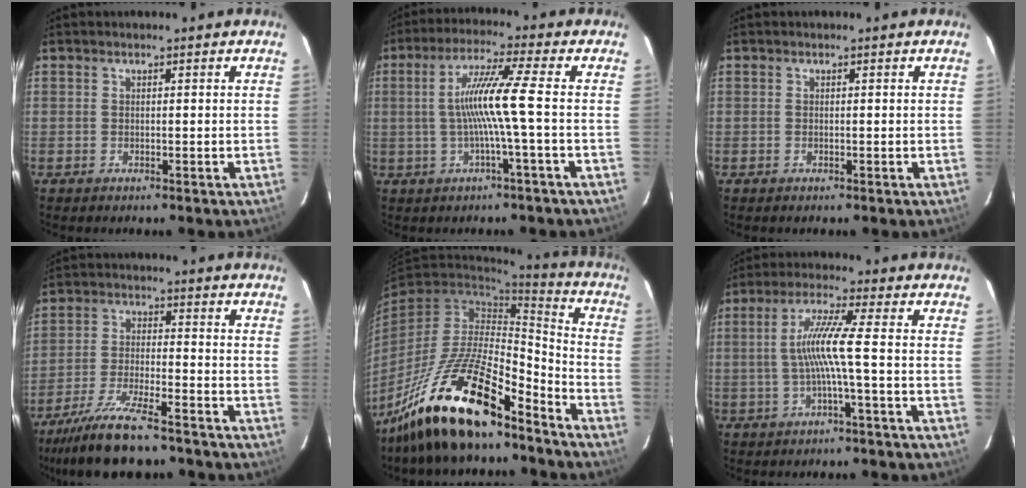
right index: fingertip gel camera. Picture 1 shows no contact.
{"total": 8.8, "force": [-1.0, -1.6, 8.5], "torque": [-0.165, 0.002, -0.013]}
{"total": 0.0}
{"total": 14.4, "force": [-11.9, 2.7, 7.6], "torque": [-0.169, -0.027, -0.209]}
{"total": 21.3, "force": [-15.7, 5.9, 13.2], "torque": [-0.253, -0.008, -0.281]}
{"total": 7.3, "force": [-1.2, -1.3, 7.0], "torque": [-0.147, 0.002, -0.018]}